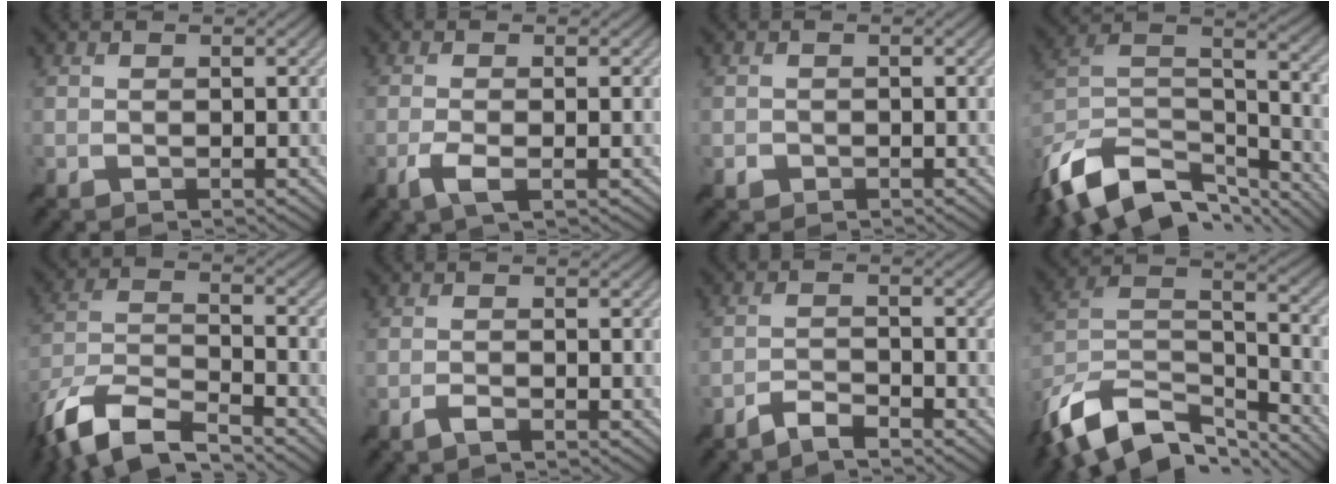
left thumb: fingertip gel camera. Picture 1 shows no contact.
{"total": 3.3, "force": [-1.2, 0.8, 2.9], "torque": [-0.058, 0.002, -0.028]}
{"total": 1.0, "force": [-0.5, 0.8, 0.1], "torque": [0.003, -0.003, -0.010]}
{"total": 16.1, "force": [-11.5, 7.7, 8.2], "torque": [-0.226, -0.020, -0.188]}
{"total": 12.7, "force": [-9.6, 3.9, 7.3], "torque": [-0.163, -0.018, -0.191]}
{"total": 1.4, "force": [-1.0, 0.3, 0.9], "torque": [-0.015, 0.004, -0.021]}
{"total": 3.1, "force": [-2.7, 0.6, 1.5], "torque": [-0.028, 0.002, -0.058]}
{"total": 15.4, "force": [-11.0, 7.3, 8.0], "torque": [-0.219, -0.013, -0.184]}